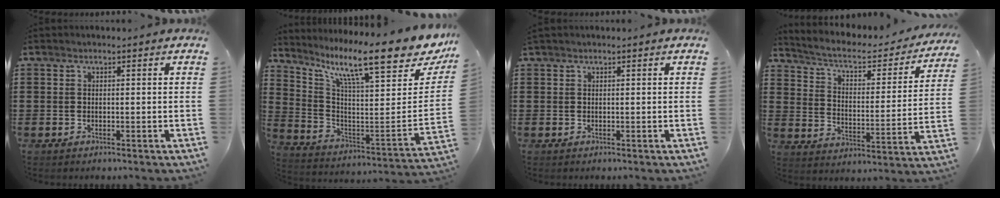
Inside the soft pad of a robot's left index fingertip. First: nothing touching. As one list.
[{"total": 14.1, "force": [10.1, 1.4, 9.7], "torque": [-0.188, -0.078, 0.160]}, {"total": 0.0}, {"total": 4.2, "force": [3.3, 1.2, 2.4], "torque": [-0.064, -0.023, 0.047]}]